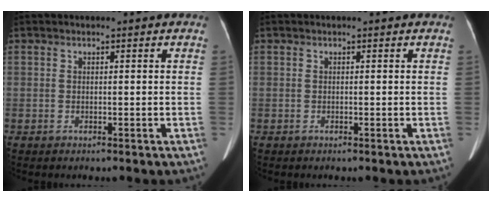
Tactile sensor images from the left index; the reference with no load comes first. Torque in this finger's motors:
{"motor_torque": [0.02, 0.02, 0.00, 0.00]}